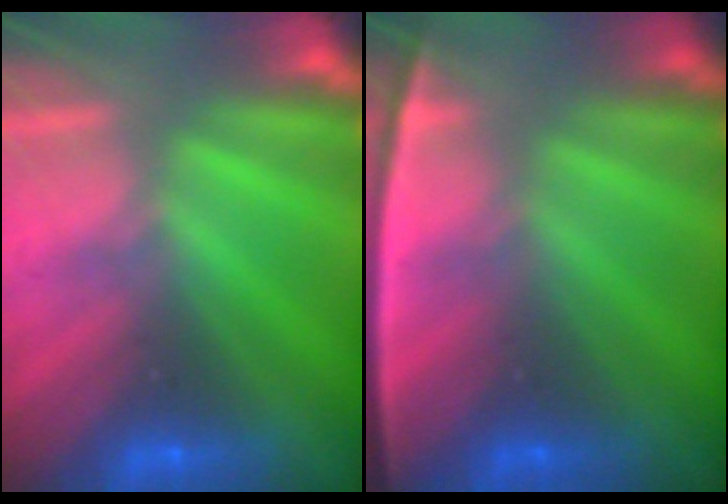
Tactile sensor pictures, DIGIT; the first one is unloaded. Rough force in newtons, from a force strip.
{"total": 2.4}